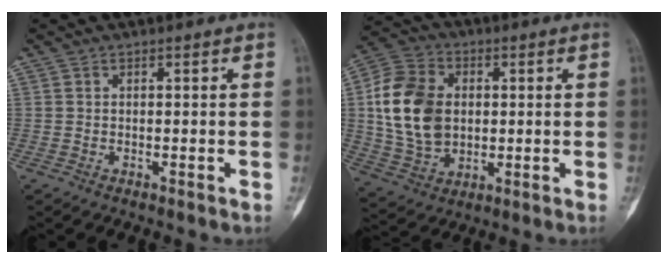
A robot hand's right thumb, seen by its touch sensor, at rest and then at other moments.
{"total": 16.0, "force": [1.4, 11.6, 10.9], "torque": [-0.188, 0.008, 0.027]}